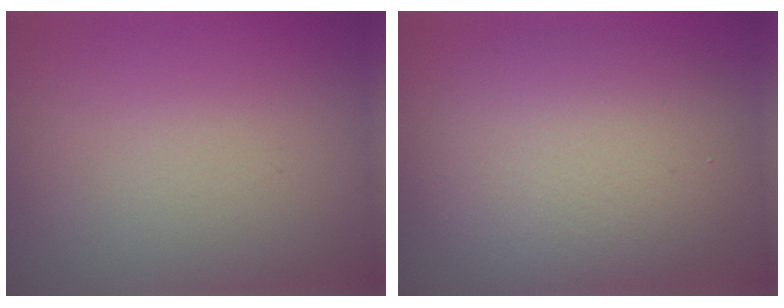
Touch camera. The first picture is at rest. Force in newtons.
{"total": 8.1, "press": 8.1, "slide": 0.4}